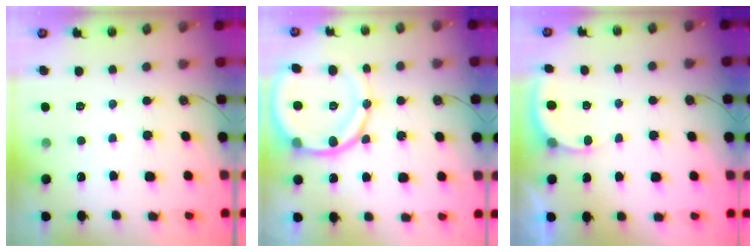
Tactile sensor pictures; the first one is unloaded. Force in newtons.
{"total": 16.6, "press": 16.3, "slide": 3.2}
{"total": 4.0, "press": 4.0, "slide": 0.3}